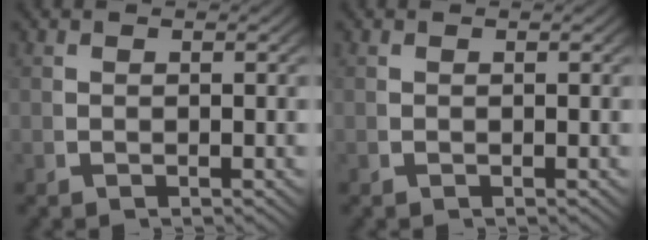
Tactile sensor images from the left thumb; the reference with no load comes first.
{"total": 0.0}